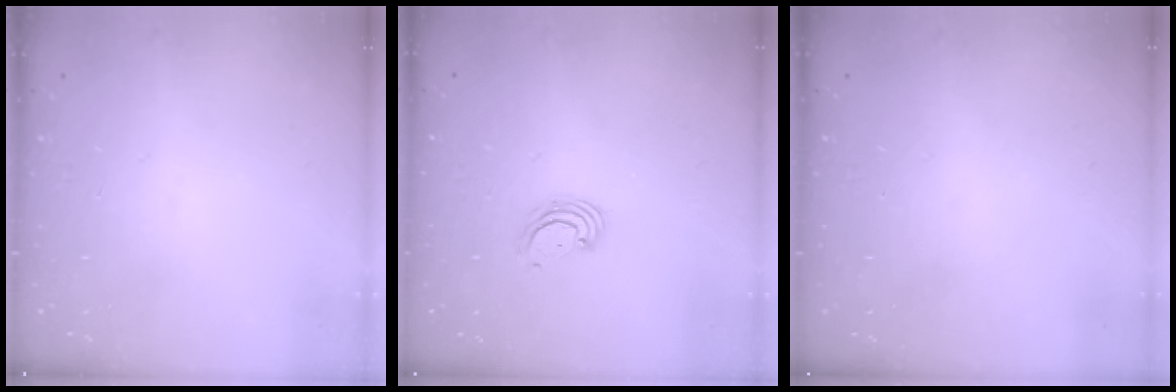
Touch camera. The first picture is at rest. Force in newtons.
{"total": 2.4, "press": 2.4, "slide": 0.2}
{"total": 0.0}